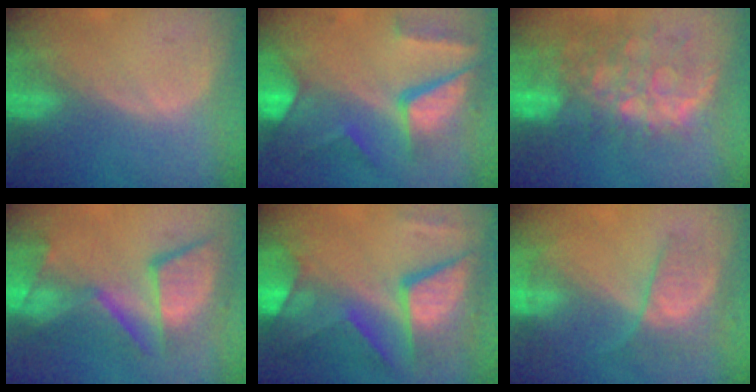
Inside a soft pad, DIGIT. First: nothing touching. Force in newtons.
{"total": 10.6, "press": 8.8, "slide": 5.9}
{"total": 11.1, "press": 9.7, "slide": 5.4}
{"total": 12.2, "press": 11.1, "slide": 5.1}
{"total": 11.7, "press": 11.7, "slide": 1.2}
{"total": 6.9, "press": 5.9, "slide": 3.5}